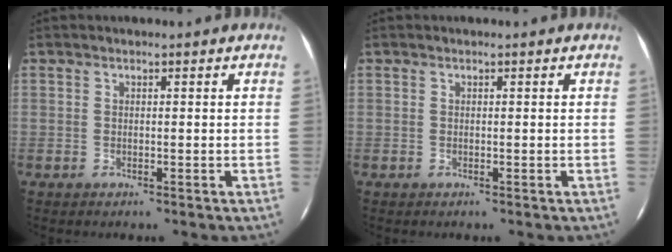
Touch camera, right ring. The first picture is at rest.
{"total": 0.0}